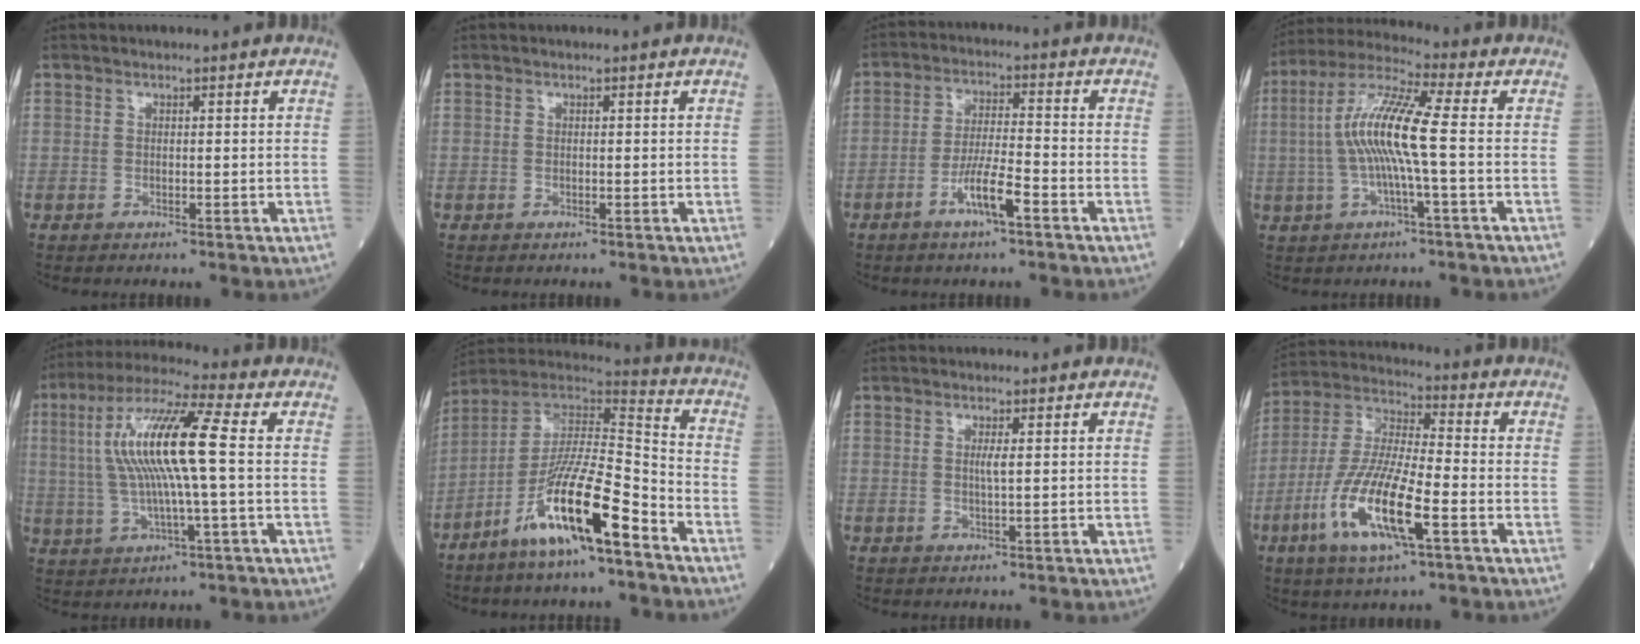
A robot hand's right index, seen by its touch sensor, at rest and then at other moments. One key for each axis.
{"total": 0.0}
{"total": 6.7, "fx": -3.5, "fy": 0.6, "fz": 5.6, "tx": -0.107, "ty": 0.000, "tz": -0.067}
{"total": 10.8, "fx": -0.5, "fy": 0.1, "fz": 10.8, "tx": -0.219, "ty": 0.017, "tz": -0.017}
{"total": 13.9, "fx": 1.2, "fy": 1.0, "fz": 13.8, "tx": -0.280, "ty": 0.019, "tz": 0.018}
{"total": 16.3, "fx": -9.0, "fy": 1.8, "fz": 13.5, "tx": -0.257, "ty": -0.009, "tz": -0.165}
{"total": 1.4, "fx": 0.2, "fy": -0.1, "fz": 1.4, "tx": -0.030, "ty": -0.001, "tz": 0.002}
{"total": 15.1, "fx": -5.7, "fy": 2.6, "fz": 13.8, "tx": -0.285, "ty": -0.015, "tz": -0.107}